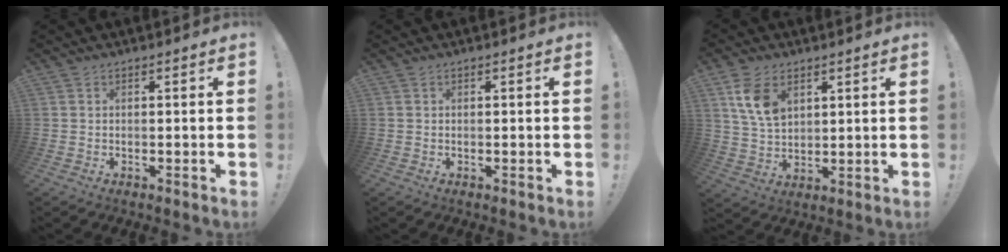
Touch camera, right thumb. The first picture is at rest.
{"total": 0.0}
{"total": 9.9, "force": [4.7, 6.4, 6.0], "torque": [-0.094, -0.011, 0.091]}